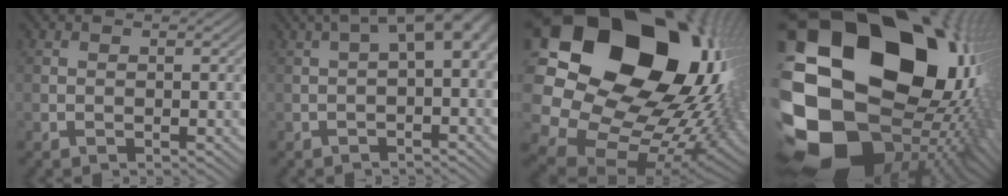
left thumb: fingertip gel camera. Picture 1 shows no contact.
{"total": 6.5, "force": [0.6, 2.4, 6.0], "torque": [-0.084, 0.016, 0.004]}
{"total": 23.6, "force": [6.1, 18.9, 12.7], "torque": [-0.319, -0.005, 0.133]}
{"total": 24.8, "force": [0.4, 20.1, 14.4], "torque": [-0.300, -0.072, 0.024]}